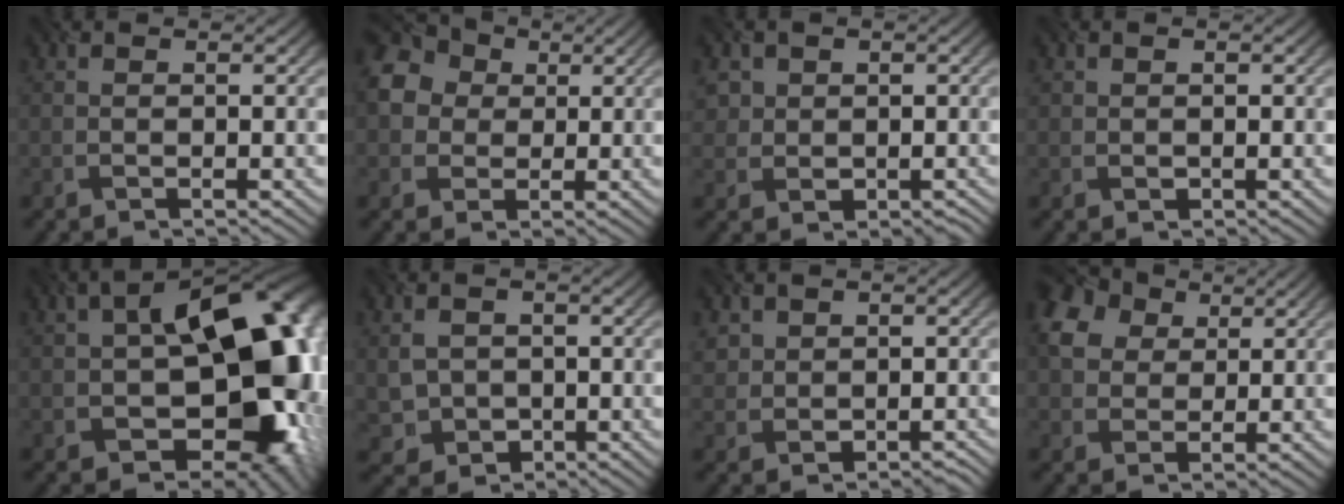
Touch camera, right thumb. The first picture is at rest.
{"total": 9.2, "force": [1.8, 7.7, 4.6], "torque": [-0.121, 0.027, 0.010]}
{"total": 3.9, "force": [0.8, 3.7, 1.0], "torque": [-0.024, 0.001, 0.008]}
{"total": 1.0, "force": [-0.1, 1.0, 0.3], "torque": [-0.003, -0.005, 0.001]}
{"total": 19.9, "force": [-1.3, 12.6, 15.3], "torque": [-0.172, -0.023, -0.005]}
{"total": 3.8, "force": [-0.2, 3.4, 1.7], "torque": [-0.047, -0.011, 0.000]}
{"total": 2.9, "force": [0.5, 2.8, 0.7], "torque": [-0.013, -0.007, 0.012]}
{"total": 7.6, "force": [2.8, 5.7, 4.1], "torque": [-0.114, 0.021, 0.048]}